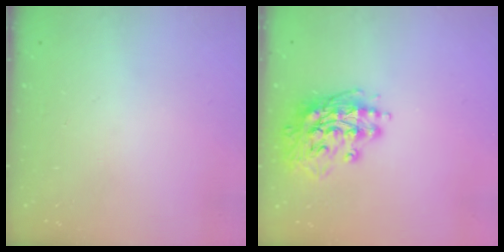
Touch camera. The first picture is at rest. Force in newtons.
{"total": 15.7, "press": 15.5, "slide": 2.5}